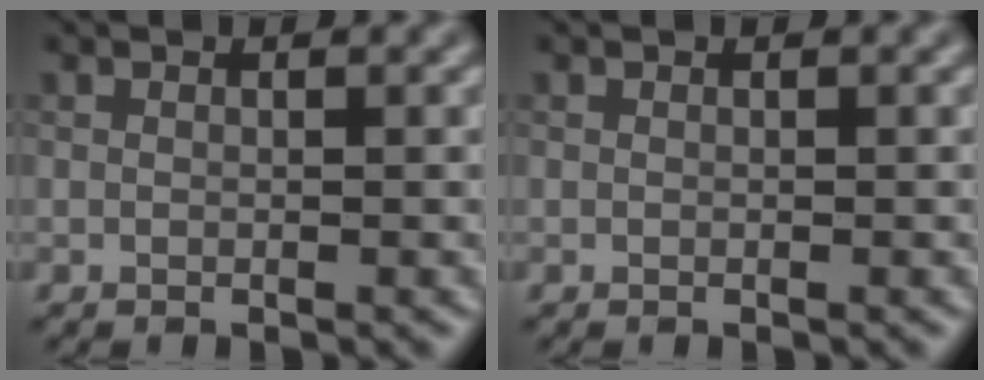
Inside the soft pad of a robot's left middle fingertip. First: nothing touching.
{"total": 0.0}